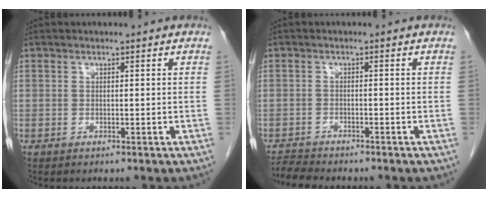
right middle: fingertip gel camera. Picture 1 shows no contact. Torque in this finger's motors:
{"motor_torque": [0.32, -0.28, -0.01, 0.00]}